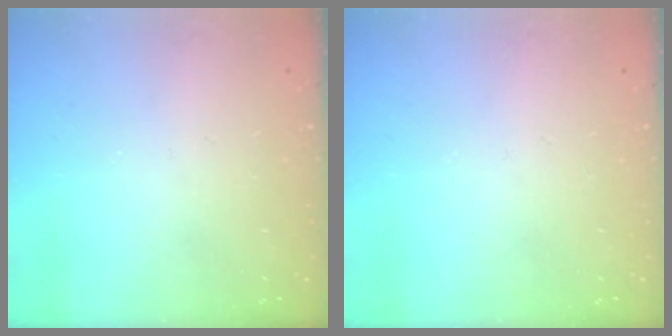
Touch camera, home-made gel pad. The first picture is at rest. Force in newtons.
{"total": 0.0}